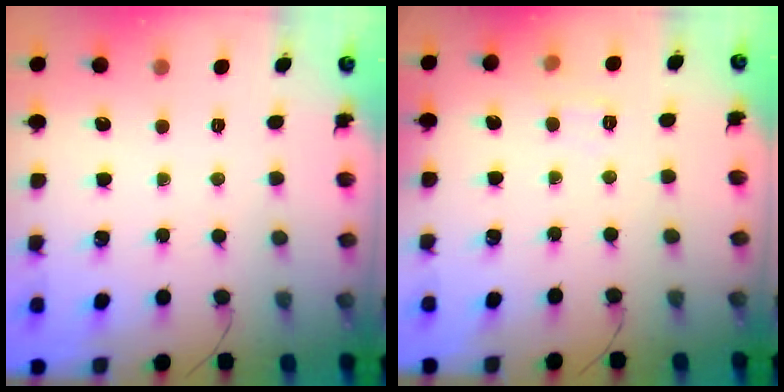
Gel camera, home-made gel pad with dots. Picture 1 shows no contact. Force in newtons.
{"total": 6.3, "press": 6.2, "slide": 1.5}